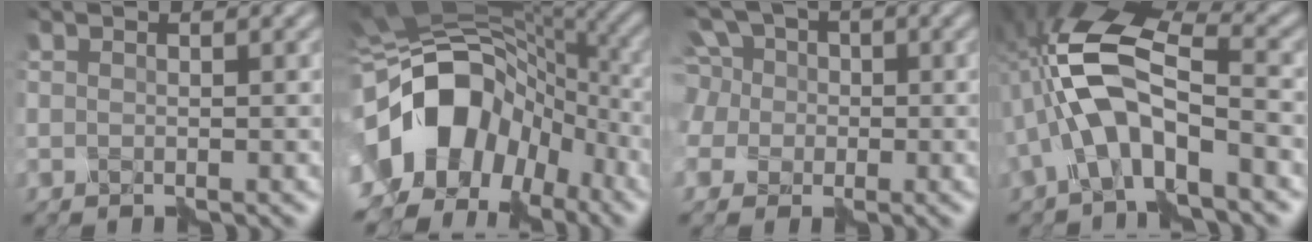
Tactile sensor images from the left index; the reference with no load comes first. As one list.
[{"total": 16.4, "force": [-5.5, 11.3, 10.6], "torque": [-0.198, 0.007, -0.095]}, {"total": 8.2, "force": [1.9, 7.2, 3.3], "torque": [-0.084, 0.036, 0.005]}, {"total": 8.3, "force": [-2.2, 3.5, 7.2], "torque": [-0.153, 0.020, -0.047]}]